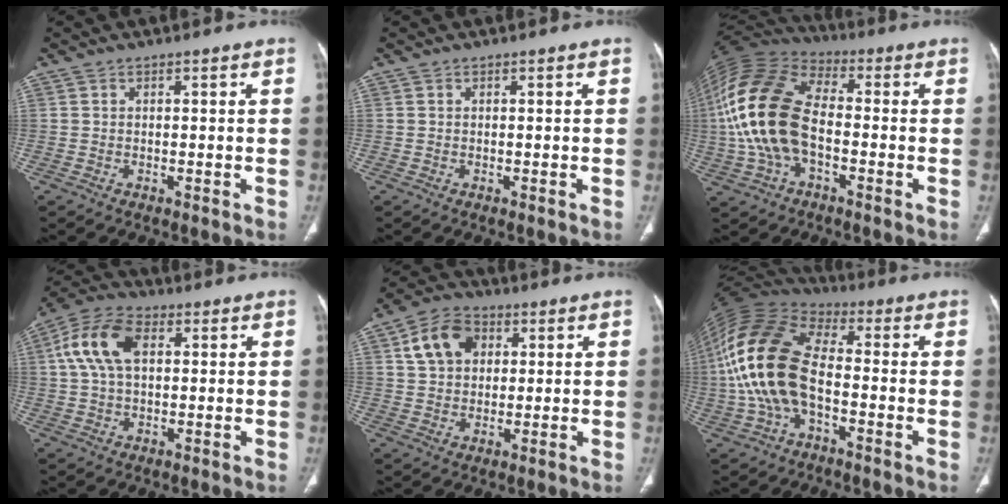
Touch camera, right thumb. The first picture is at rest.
{"total": 0.0}
{"total": 18.9, "force": [-2.0, 10.9, 15.3], "torque": [-0.324, 0.029, -0.043]}
{"total": 11.4, "force": [2.7, 6.8, 8.8], "torque": [-0.180, 0.024, 0.045]}
{"total": 9.9, "force": [3.2, 7.2, 5.9], "torque": [-0.088, 0.005, 0.053]}
{"total": 18.1, "force": [-2.2, 9.9, 15.0], "torque": [-0.317, 0.032, -0.049]}